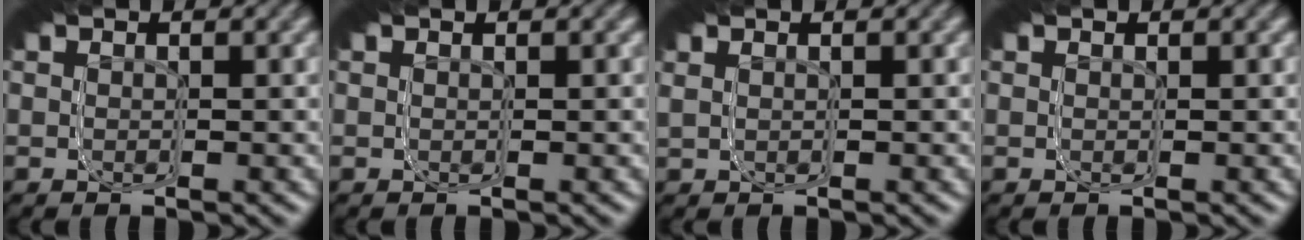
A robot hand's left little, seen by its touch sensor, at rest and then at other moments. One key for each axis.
{"total": 0.0}
{"total": 1.2, "fx": 0.2, "fy": 0.9, "fz": 0.8, "tx": -0.023, "ty": -0.002, "tz": 0.004}
{"total": 0.0}